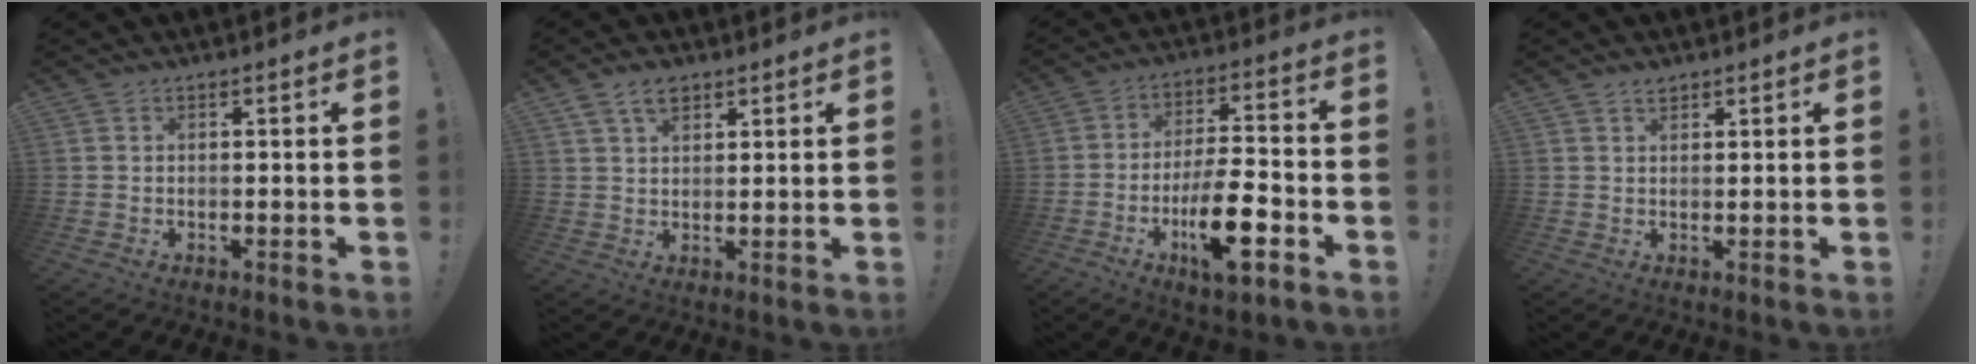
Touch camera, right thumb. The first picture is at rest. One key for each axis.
{"total": 5.1, "fx": 3.2, "fy": 3.1, "fz": 2.5, "tx": -0.040, "ty": -0.007, "tz": 0.060}
{"total": 14.9, "fx": -6.4, "fy": 5.1, "fz": 12.5, "tx": -0.210, "ty": 0.022, "tz": -0.105}
{"total": 1.5, "fx": 1.4, "fy": 0.6, "fz": 0.3, "tx": -0.005, "ty": -0.003, "tz": 0.026}